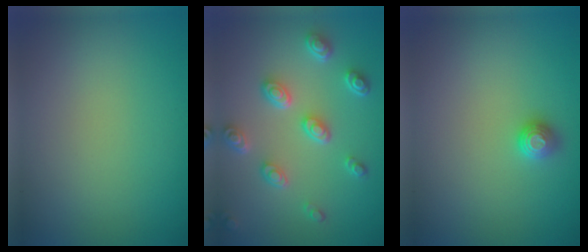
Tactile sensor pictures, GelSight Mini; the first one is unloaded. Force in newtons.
{"total": 4.8, "press": 3.8, "slide": 2.9}
{"total": 1.1, "press": 1.1, "slide": 0.4}